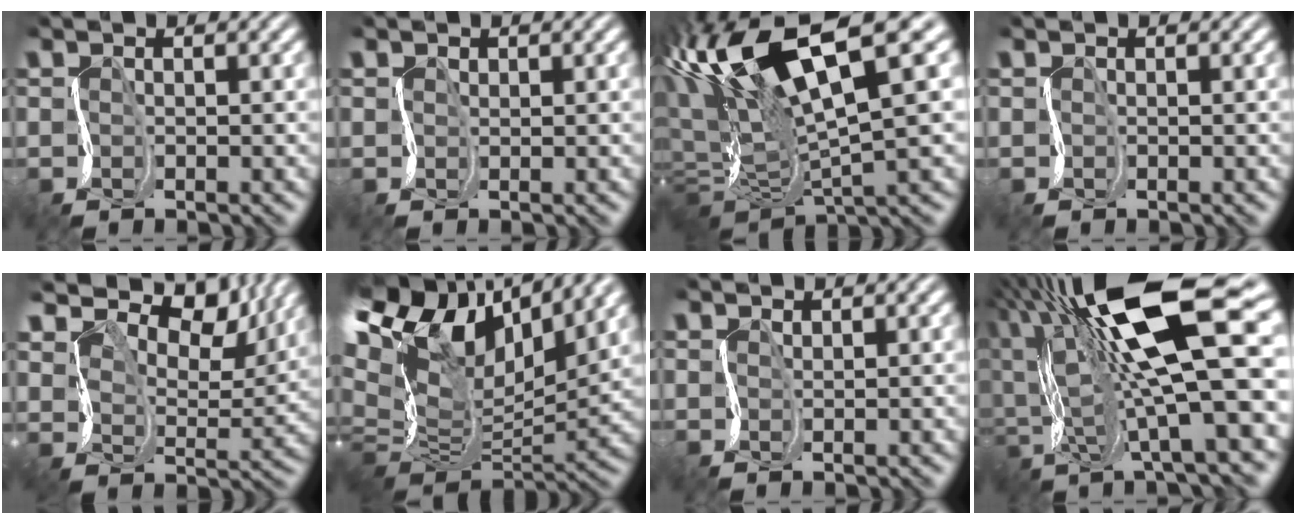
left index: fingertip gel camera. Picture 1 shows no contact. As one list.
[{"total": 0.7, "force": [0.6, 0.3, -0.1], "torque": [0.004, 0.008, 0.011]}, {"total": 13.0, "force": [4.9, 3.3, 11.6], "torque": [-0.238, 0.019, 0.098]}, {"total": 0.0}, {"total": 9.0, "force": [7.4, 3.4, 3.9], "torque": [-0.079, 0.002, 0.121]}, {"total": 14.6, "force": [7.6, 7.2, 10.1], "torque": [-0.218, 0.035, 0.139]}, {"total": 0.8, "force": [0.7, -0.2, -0.4], "torque": [0.001, 0.003, 0.014]}, {"total": 14.4, "force": [3.6, 3.5, 13.5], "torque": [-0.246, 0.011, 0.064]}]